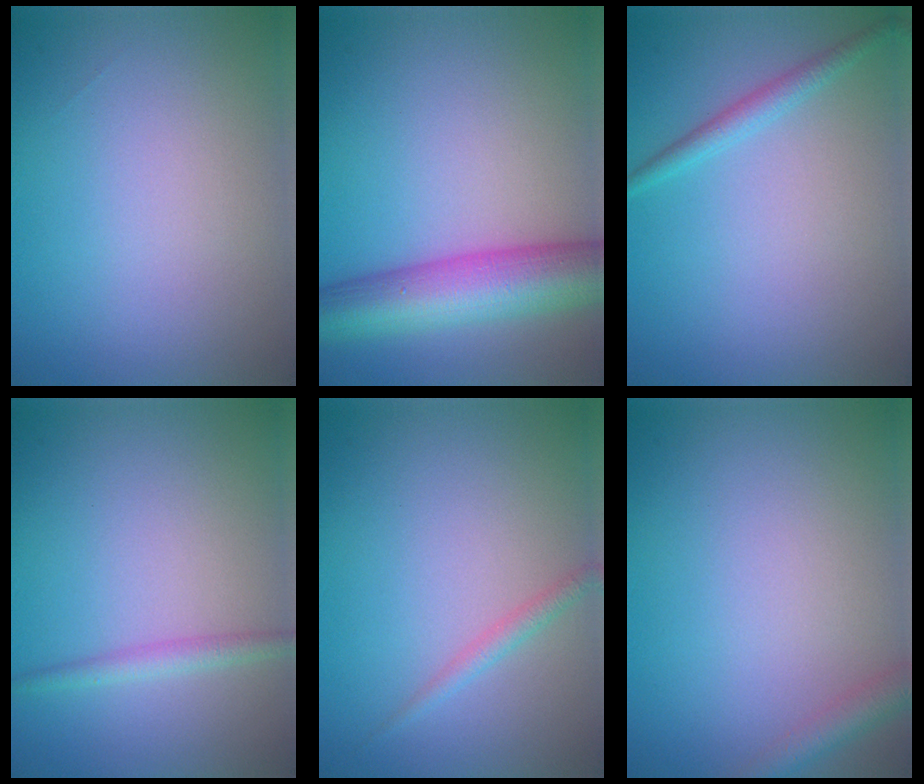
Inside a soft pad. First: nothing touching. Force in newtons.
{"total": 8.8, "press": 8.8, "slide": 0.2}
{"total": 1.6, "press": 1.6, "slide": 0.1}
{"total": 1.7, "press": 1.7, "slide": 0.0}
{"total": 1.3, "press": 1.3, "slide": 0.0}
{"total": 2.1, "press": 2.1, "slide": 0.1}